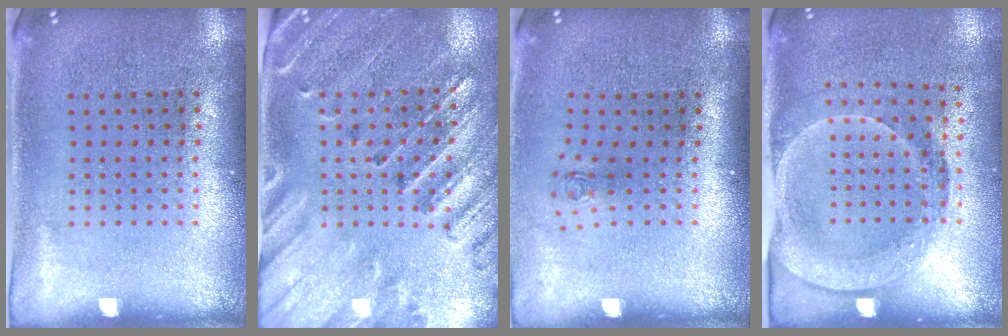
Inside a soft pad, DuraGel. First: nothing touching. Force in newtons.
{"total": 2.6, "press": 2.4, "slide": 0.9}
{"total": 0.7, "press": 0.3, "slide": 0.6}
{"total": 1.7, "press": 1.4, "slide": 1.1}